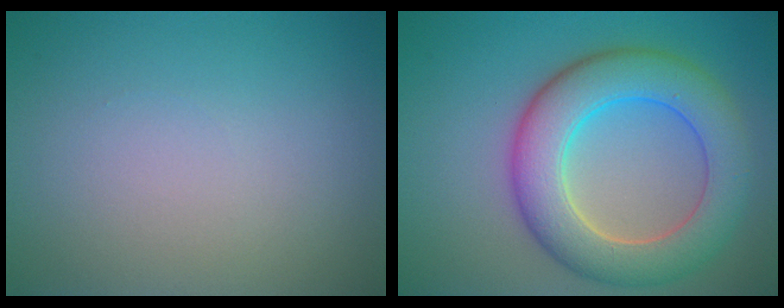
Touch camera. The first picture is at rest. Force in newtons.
{"total": 8.1, "press": 8.1, "slide": 0.3}